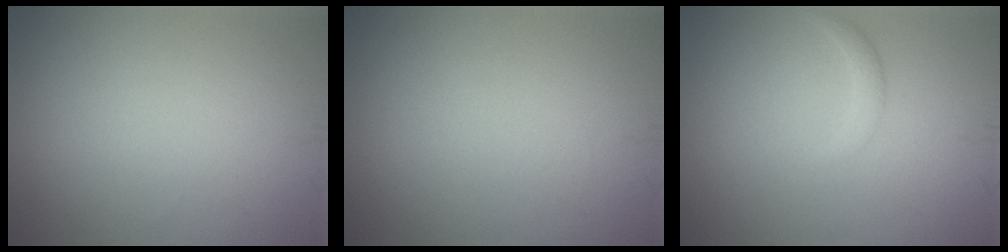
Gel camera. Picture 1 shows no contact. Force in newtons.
{"total": 0.0}
{"total": 1.1, "press": 1.1, "slide": 0.1}